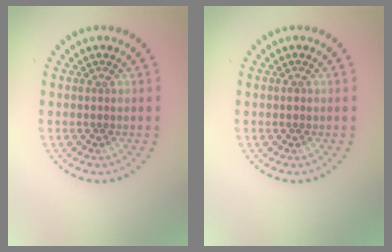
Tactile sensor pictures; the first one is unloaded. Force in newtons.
{"total": 0.8, "press": 0.8, "slide": 0.0}